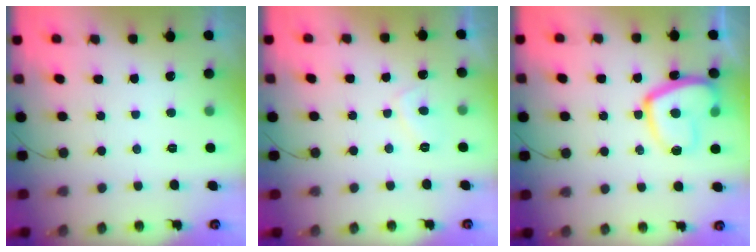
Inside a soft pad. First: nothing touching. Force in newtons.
{"total": 2.6, "press": 2.6, "slide": 0.5}
{"total": 13.4, "press": 13.4, "slide": 1.4}